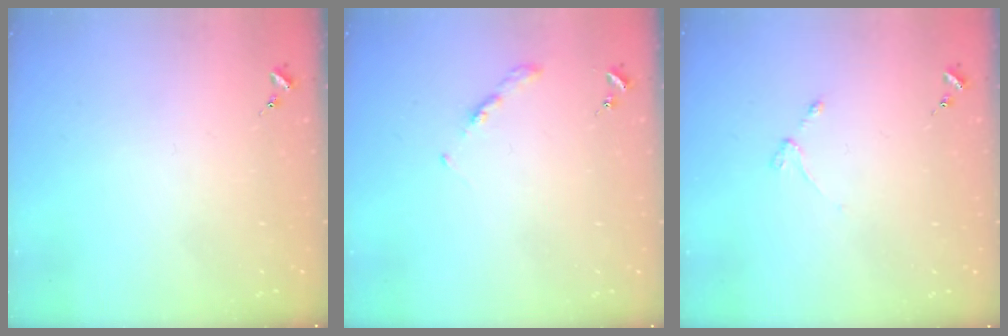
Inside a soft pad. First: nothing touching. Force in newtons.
{"total": 3.2, "press": 3.2, "slide": 0.4}
{"total": 3.1, "press": 3.0, "slide": 0.4}